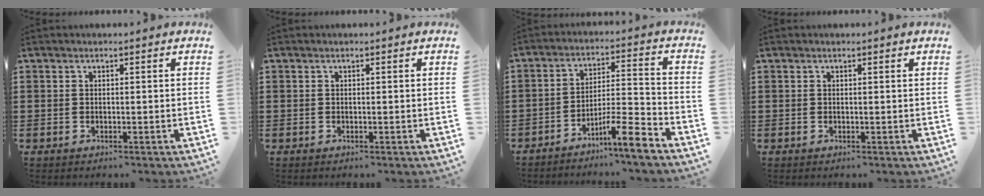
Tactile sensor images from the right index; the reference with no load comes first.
{"total": 0.0}
{"total": 7.6, "force": [-6.0, 0.3, 4.7], "torque": [-0.075, 0.003, -0.111]}
{"total": 0.0}